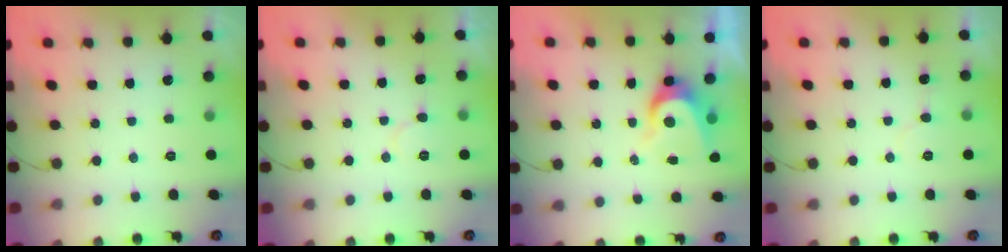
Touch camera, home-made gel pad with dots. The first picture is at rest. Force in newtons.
{"total": 6.5, "press": 6.5, "slide": 0.7}
{"total": 6.8, "press": 6.7, "slide": 0.4}
{"total": 5.0, "press": 4.9, "slide": 0.5}